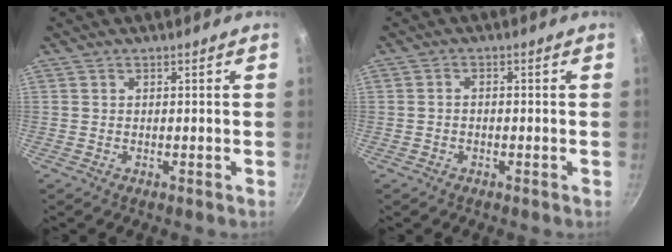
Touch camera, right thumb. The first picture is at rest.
{"total": 1.3, "force": [-0.5, 0.9, 0.8], "torque": [-0.017, 0.010, -0.010]}